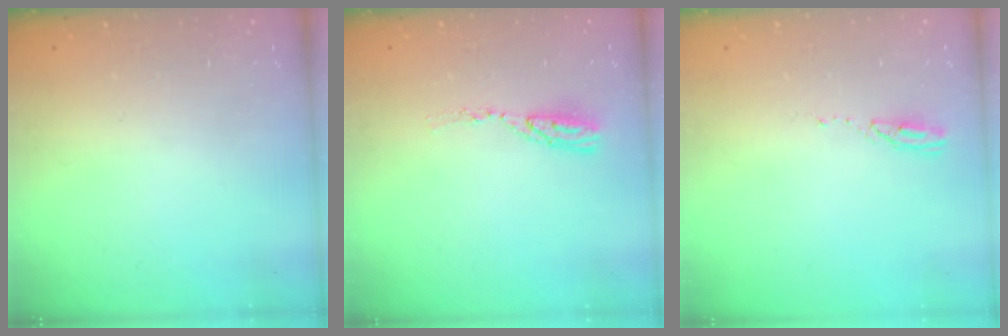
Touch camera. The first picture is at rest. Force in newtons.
{"total": 5.9, "press": 5.9, "slide": 0.5}
{"total": 3.2, "press": 3.2, "slide": 0.3}